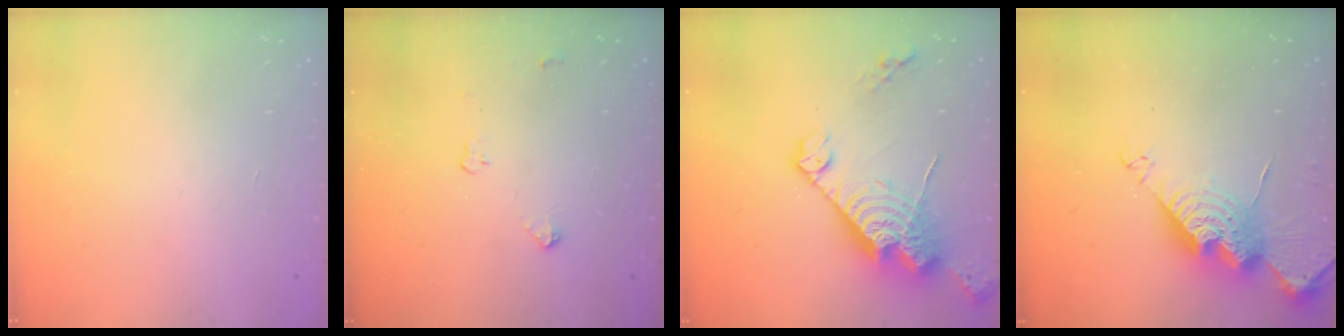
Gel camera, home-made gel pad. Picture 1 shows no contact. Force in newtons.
{"total": 3.7, "press": 3.6, "slide": 0.5}
{"total": 16.4, "press": 16.3, "slide": 1.4}
{"total": 16.0, "press": 16.0, "slide": 1.0}